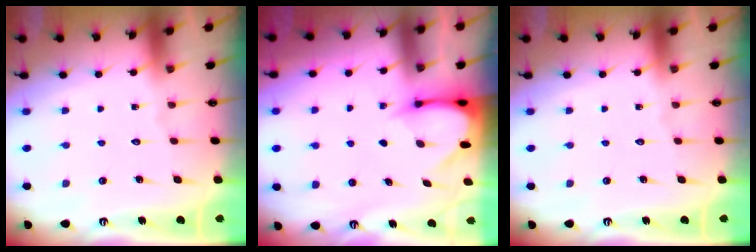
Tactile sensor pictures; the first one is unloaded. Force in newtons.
{"total": 3.3, "press": 3.3, "slide": 0.3}
{"total": 0.0}